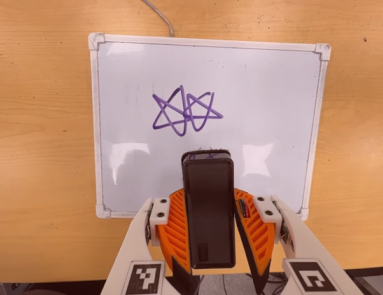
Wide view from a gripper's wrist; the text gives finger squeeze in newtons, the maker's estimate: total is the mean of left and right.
{"total": 6.2, "left": 5.4, "right": 7.0}